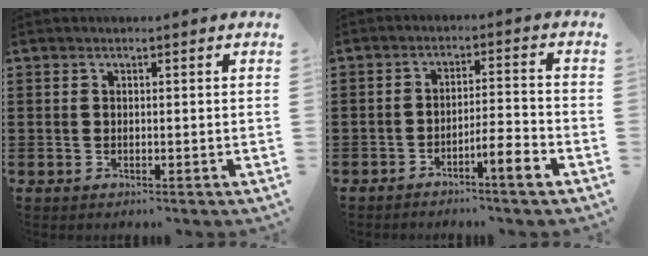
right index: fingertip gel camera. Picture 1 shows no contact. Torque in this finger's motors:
{"motor_torque": [-0.28, 0.29, -0.09, -0.04]}